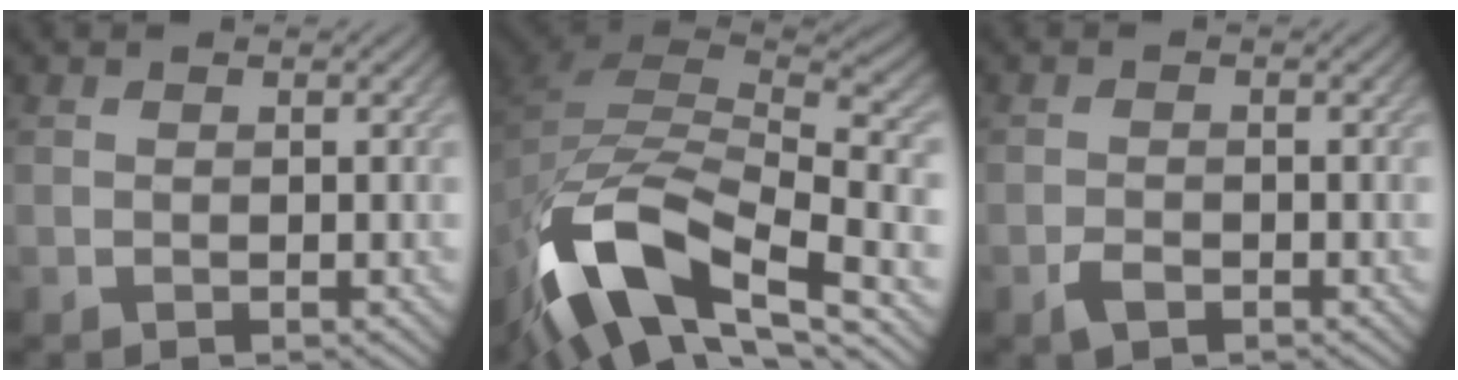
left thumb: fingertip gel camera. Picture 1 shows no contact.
{"total": 14.8, "force": [-8.1, 6.5, 10.5], "torque": [-0.228, -0.014, -0.145]}
{"total": 1.9, "force": [-1.2, 1.0, 1.1], "torque": [-0.022, -0.001, -0.024]}